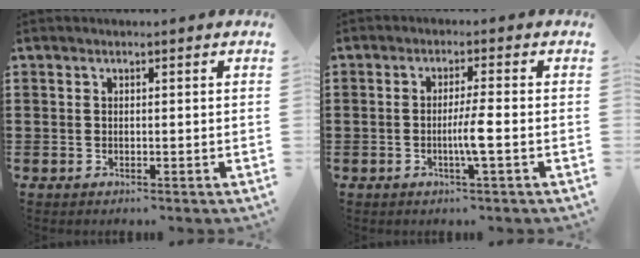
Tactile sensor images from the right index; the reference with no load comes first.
{"total": 3.8, "force": [-0.9, -0.4, 3.7], "torque": [-0.073, -0.011, -0.021]}